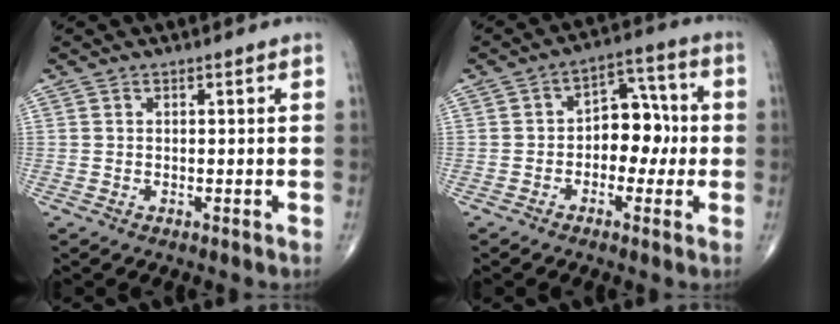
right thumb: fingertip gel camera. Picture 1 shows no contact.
{"total": 8.4, "force": [-0.8, 5.8, 6.1], "torque": [-0.046, 0.033, -0.024]}